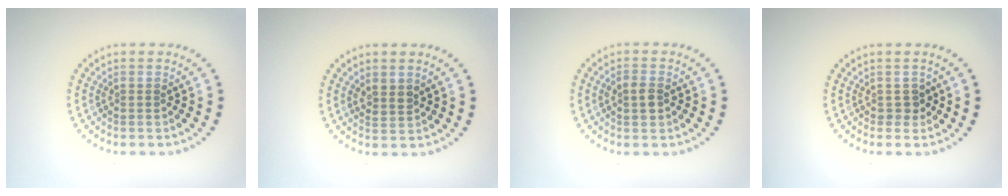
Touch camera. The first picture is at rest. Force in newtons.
{"total": 1.4, "press": 1.2, "slide": 0.8}
{"total": 1.7, "press": 1.7, "slide": 0.2}
{"total": 1.1, "press": 0.9, "slide": 0.6}